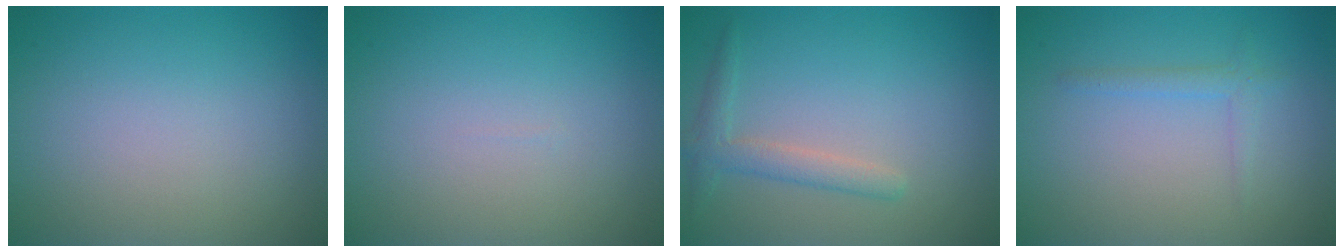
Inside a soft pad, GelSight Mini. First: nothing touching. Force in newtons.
{"total": 0.0}
{"total": 2.1, "press": 2.1, "slide": 0.0}
{"total": 1.3, "press": 1.3, "slide": 0.1}